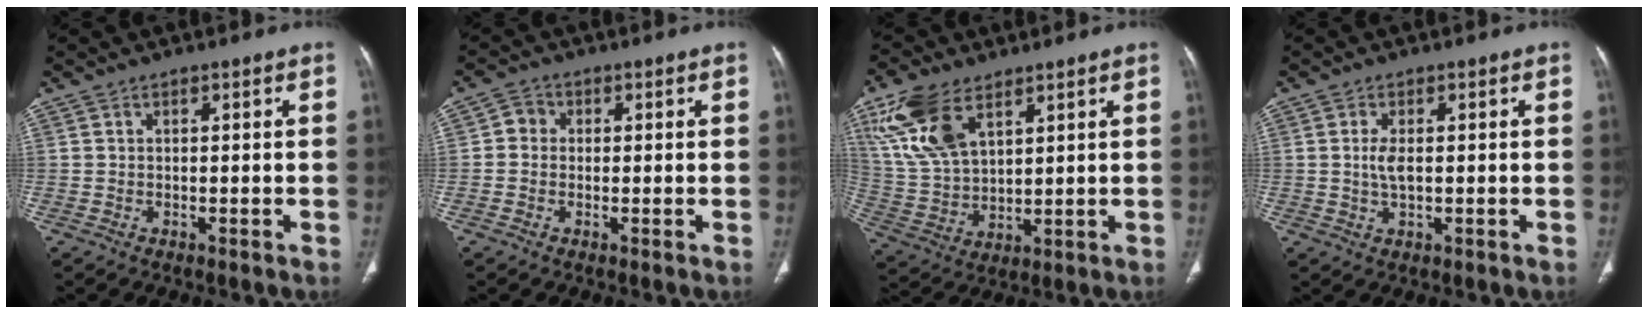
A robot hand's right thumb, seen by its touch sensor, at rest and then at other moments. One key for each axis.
{"total": 2.7, "fx": 0.0, "fy": 2.5, "fz": 1.1, "tx": -0.004, "ty": 0.007, "tz": -0.009}
{"total": 13.7, "fx": 7.3, "fy": 7.2, "fz": 9.1, "tx": -0.180, "ty": -0.016, "tz": 0.153}
{"total": 3.2, "fx": 0.2, "fy": 1.6, "fz": 2.8, "tx": -0.061, "ty": -0.002, "tz": 0.004}